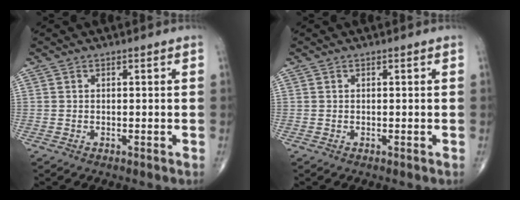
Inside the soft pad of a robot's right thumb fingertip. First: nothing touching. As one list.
[{"total": 0.0}]